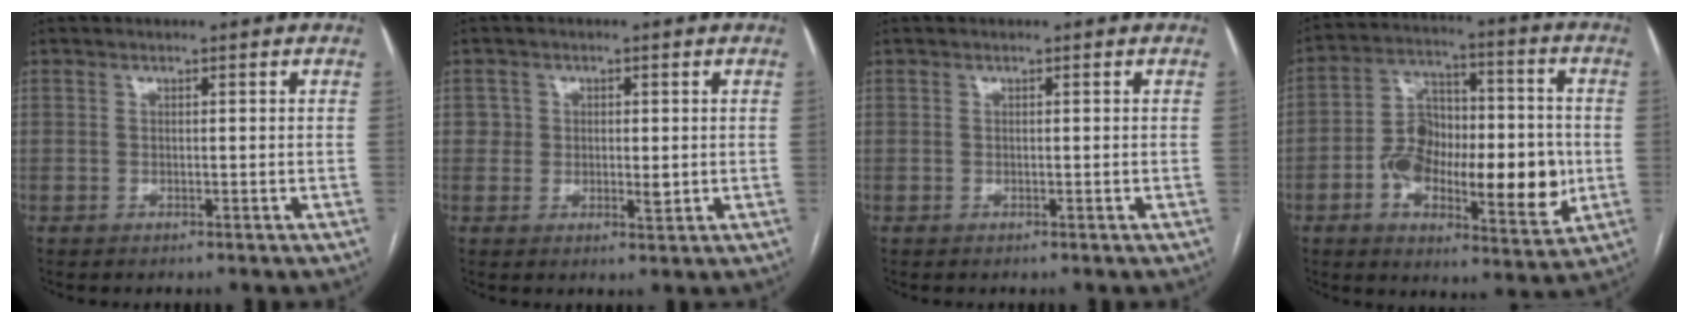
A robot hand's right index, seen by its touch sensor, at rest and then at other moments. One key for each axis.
{"total": 3.0, "fx": 0.3, "fy": 2.4, "fz": 1.7, "tx": -0.014, "ty": -0.001, "tz": 0.003}
{"total": 0.0}
{"total": 18.0, "fx": -3.5, "fy": 8.0, "fz": 15.7, "tx": -0.254, "ty": 0.018, "tz": -0.050}